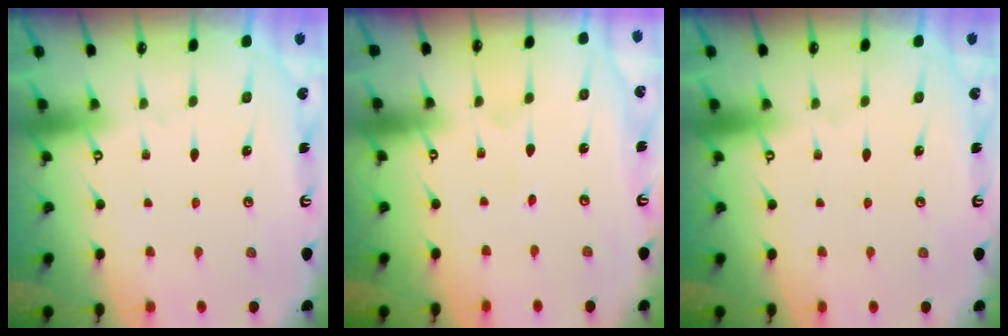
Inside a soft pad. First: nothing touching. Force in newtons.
{"total": 1.0, "press": 1.0, "slide": 0.0}
{"total": 0.0}